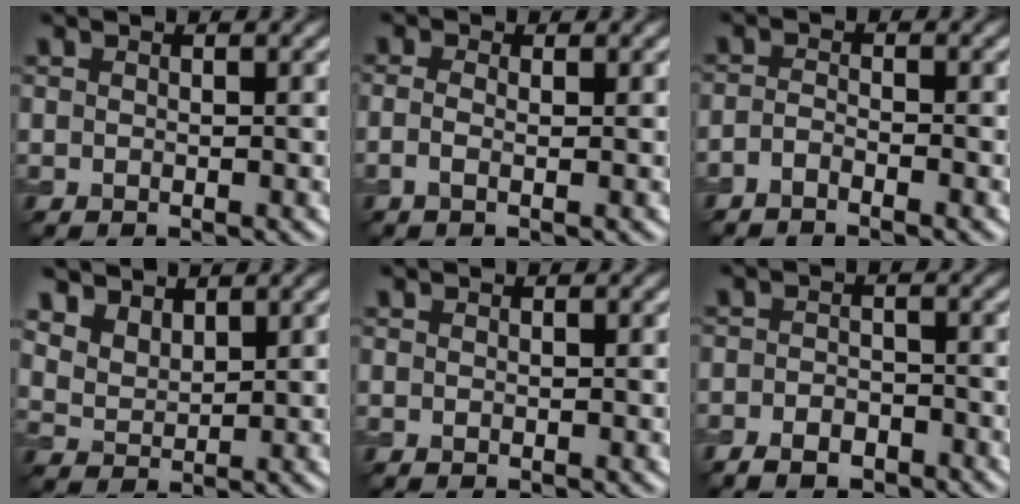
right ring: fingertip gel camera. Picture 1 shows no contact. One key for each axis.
{"total": 1.4, "fx": -0.3, "fy": 0.5, "fz": 1.2, "tx": -0.026, "ty": -0.006, "tz": -0.012}
{"total": 1.5, "fx": -1.2, "fy": 0.3, "fz": 0.8, "tx": -0.018, "ty": -0.005, "tz": -0.029}
{"total": 3.8, "fx": 2.9, "fy": 2.0, "fz": 1.3, "tx": -0.044, "ty": -0.007, "tz": 0.067}
{"total": 0.0}
{"total": 3.2, "fx": -2.4, "fy": 1.6, "fz": 1.5, "tx": -0.018, "ty": 0.000, "tz": -0.046}